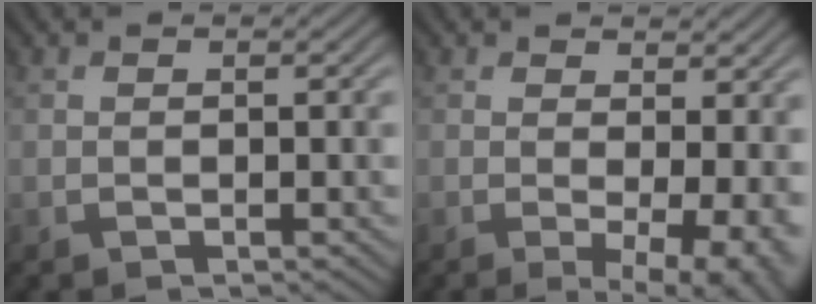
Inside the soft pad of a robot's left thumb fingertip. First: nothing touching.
{"total": 7.2, "force": [0.1, 2.5, 6.7], "torque": [-0.086, -0.006, 0.005]}